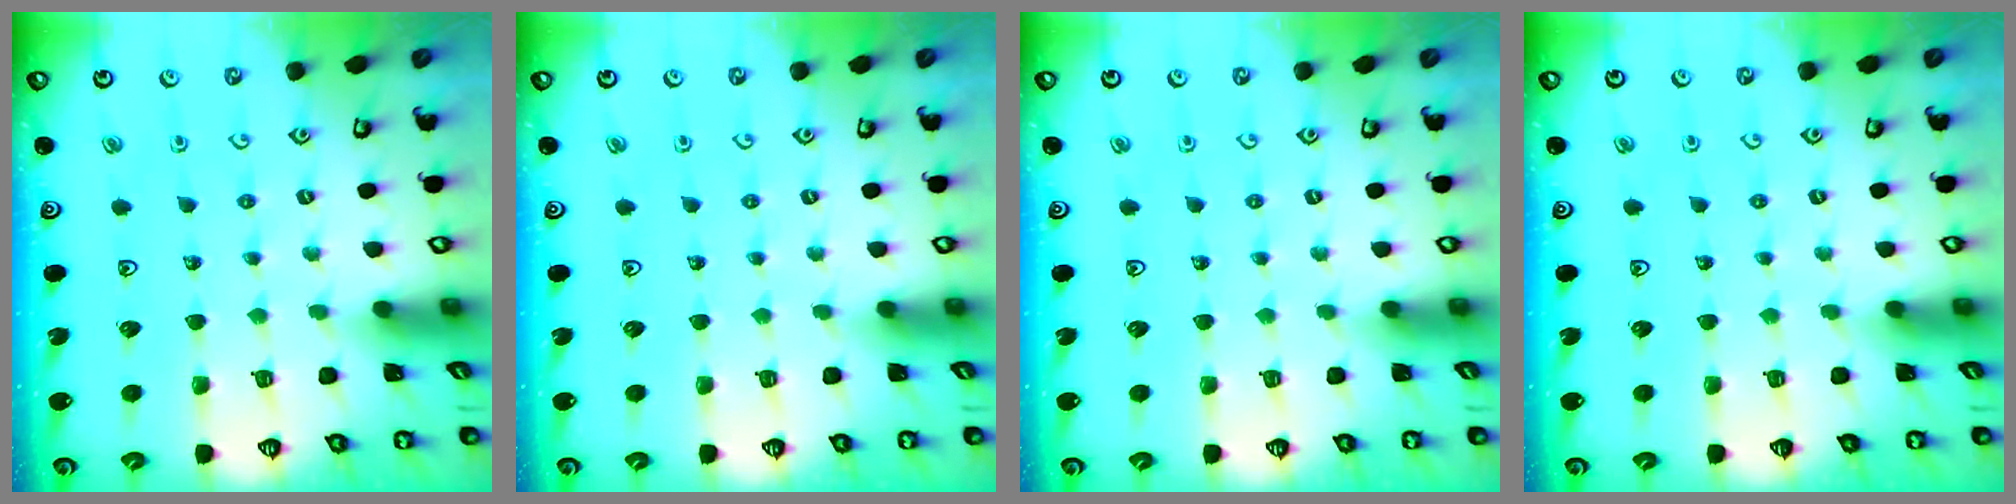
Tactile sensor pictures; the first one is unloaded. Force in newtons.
{"total": 0.0}
{"total": 0.0}
{"total": 0.0}